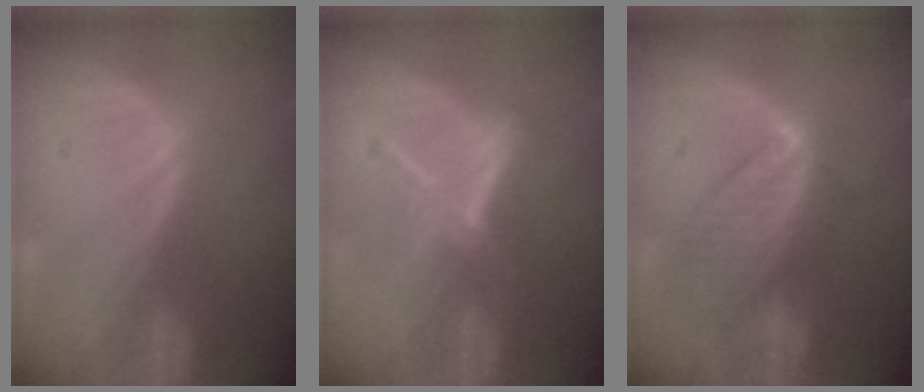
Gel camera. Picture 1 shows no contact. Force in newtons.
{"total": 6.0, "press": 5.1, "slide": 3.2}
{"total": 8.3, "press": 7.1, "slide": 4.1}